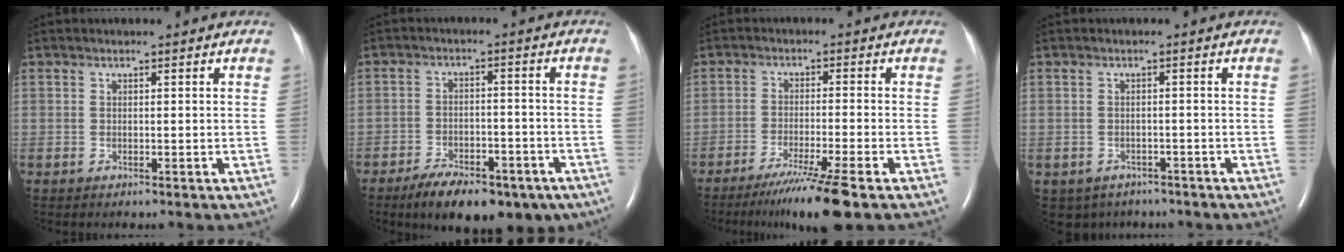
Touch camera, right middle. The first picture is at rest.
{"total": 12.8, "force": [-8.9, 5.5, 7.4], "torque": [-0.100, 0.001, -0.129]}
{"total": 9.1, "force": [-6.6, -1.9, 6.0], "torque": [-0.098, -0.035, -0.108]}
{"total": 4.9, "force": [-3.7, 3.1, 0.5], "torque": [-0.003, 0.010, -0.046]}